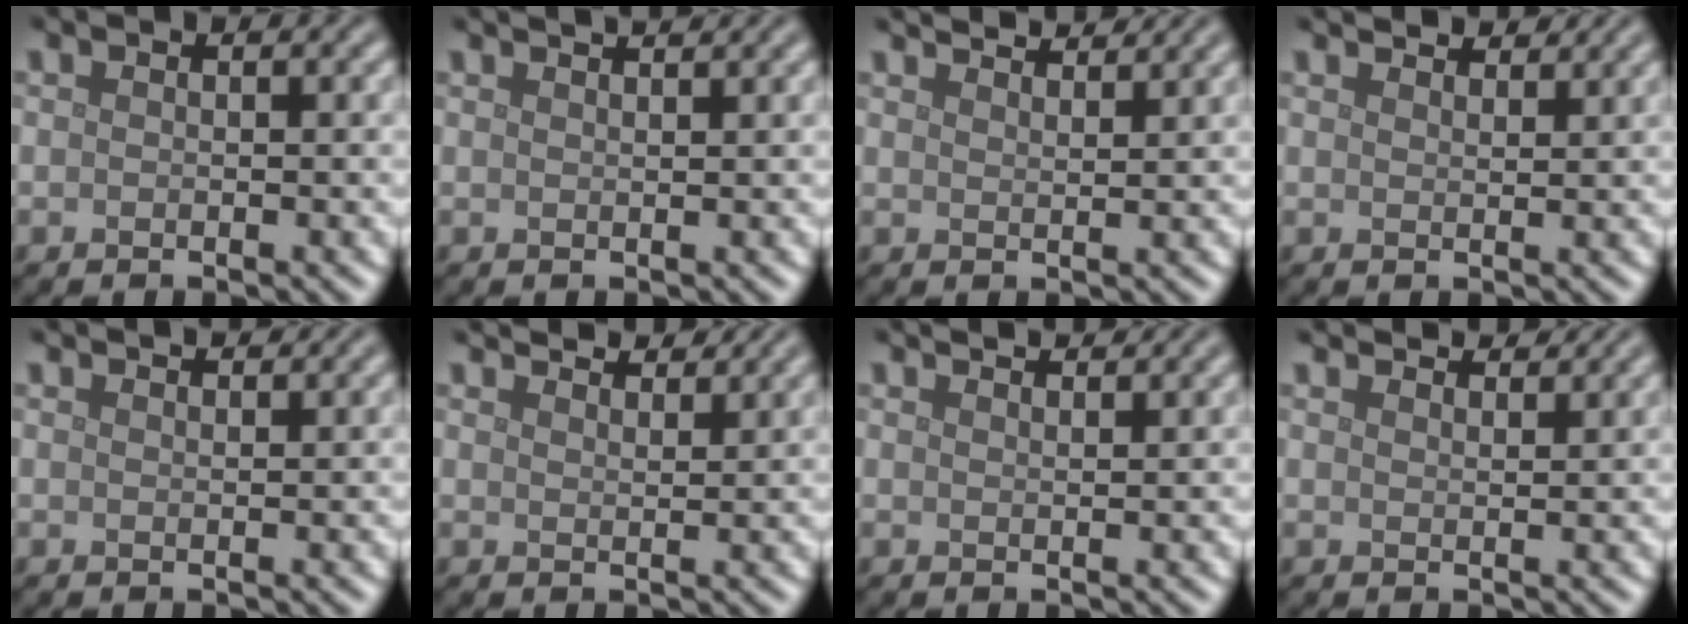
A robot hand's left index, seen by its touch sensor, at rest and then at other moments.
{"total": 3.2, "force": [2.5, 1.2, 1.7], "torque": [0.000, 0.018, 0.001]}
{"total": 4.4, "force": [4.0, 0.8, 1.6], "torque": [-0.010, 0.011, 0.040]}
{"total": 3.4, "force": [3.2, 0.5, 1.0], "torque": [-0.010, 0.000, 0.040]}
{"total": 3.0, "force": [2.6, 0.8, 1.2], "torque": [-0.003, 0.010, 0.013]}
{"total": 4.7, "force": [4.4, 0.8, 1.5], "torque": [-0.016, 0.006, 0.048]}
{"total": 3.6, "force": [3.1, 0.9, 1.5], "torque": [-0.002, 0.015, 0.019]}
{"total": 4.4, "force": [4.1, 0.6, 1.3], "torque": [-0.014, 0.005, 0.044]}